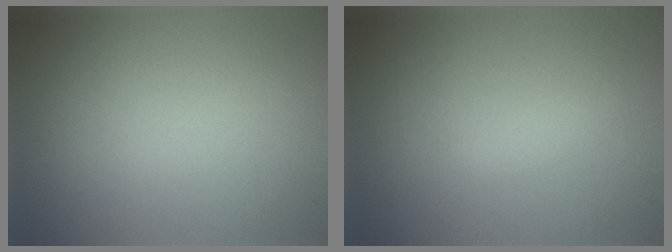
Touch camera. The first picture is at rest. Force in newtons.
{"total": 0.7, "press": 0.7, "slide": 0.1}